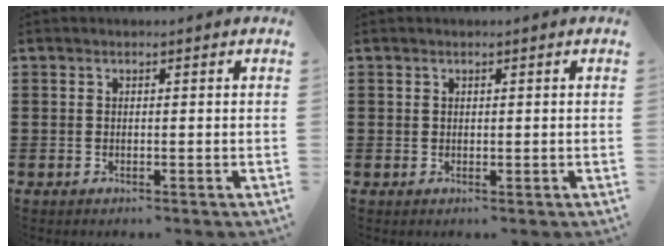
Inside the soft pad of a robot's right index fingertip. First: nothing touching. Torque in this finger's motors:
{"motor_torque": [-0.23, 0.07, 0.00, -0.01]}